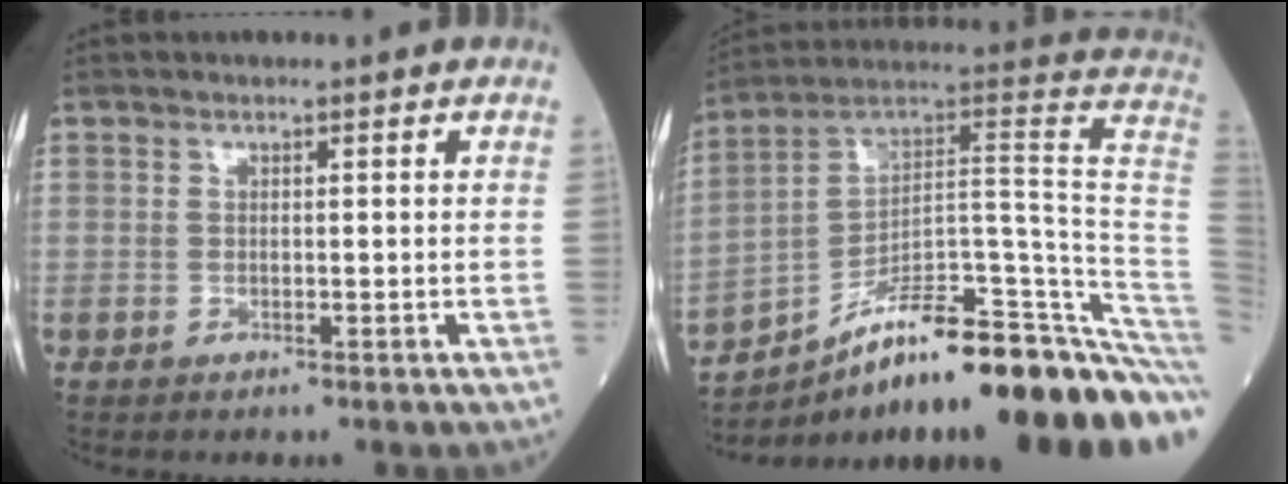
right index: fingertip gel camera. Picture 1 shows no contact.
{"total": 27.5, "force": [-18.5, 2.7, 20.1], "torque": [-0.176, 0.045, -0.277]}